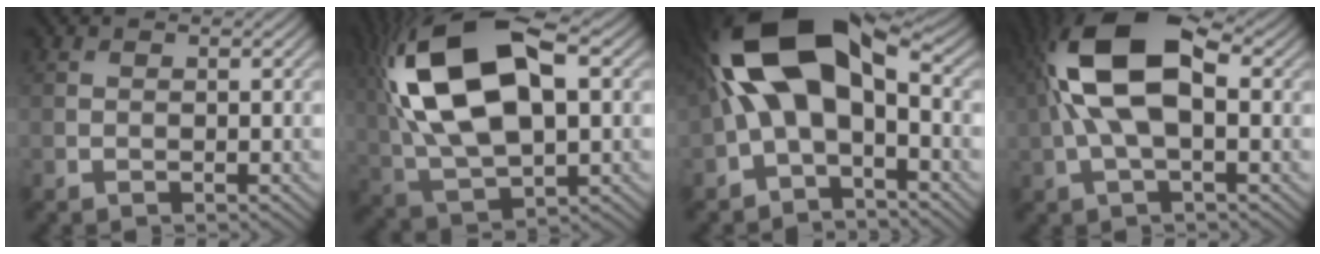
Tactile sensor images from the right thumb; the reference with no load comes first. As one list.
[{"total": 18.7, "force": [4.3, 9.5, 15.5], "torque": [-0.325, 0.024, 0.066]}, {"total": 15.1, "force": [0.7, 8.0, 12.8], "torque": [-0.257, 0.018, 0.000]}, {"total": 12.6, "force": [1.7, 5.7, 11.1], "torque": [-0.237, 0.025, 0.021]}]